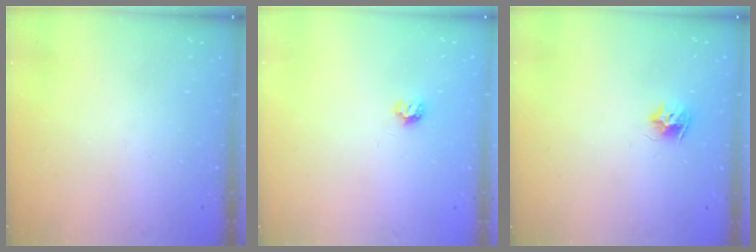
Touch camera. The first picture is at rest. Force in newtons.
{"total": 5.5, "press": 5.4, "slide": 0.6}
{"total": 7.5, "press": 7.5, "slide": 0.1}